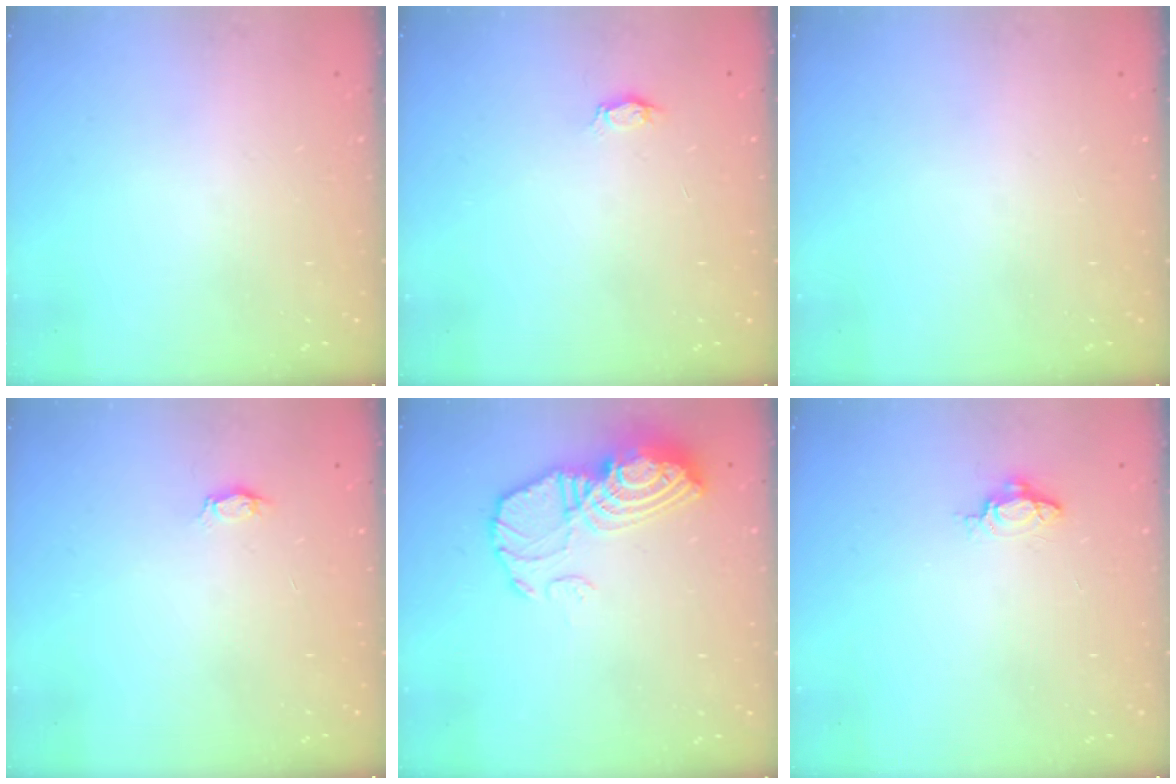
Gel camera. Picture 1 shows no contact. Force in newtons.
{"total": 3.0, "press": 2.9, "slide": 0.3}
{"total": 0.0}
{"total": 3.0, "press": 2.9, "slide": 0.3}
{"total": 13.5, "press": 13.4, "slide": 1.3}
{"total": 4.4, "press": 4.4, "slide": 0.5}